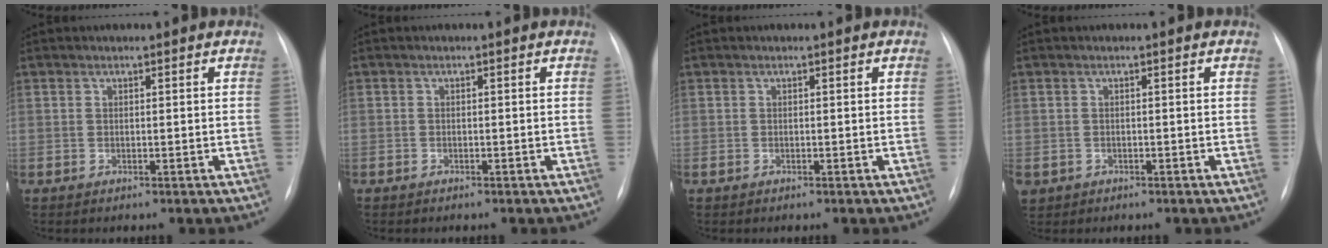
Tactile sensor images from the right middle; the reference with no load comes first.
{"total": 0.5, "force": [-0.4, 0.4, 0.0], "torque": [-0.006, 0.003, -0.007]}
{"total": 0.0}
{"total": 2.5, "force": [-1.4, 2.0, 0.6], "torque": [-0.015, -0.002, -0.018]}